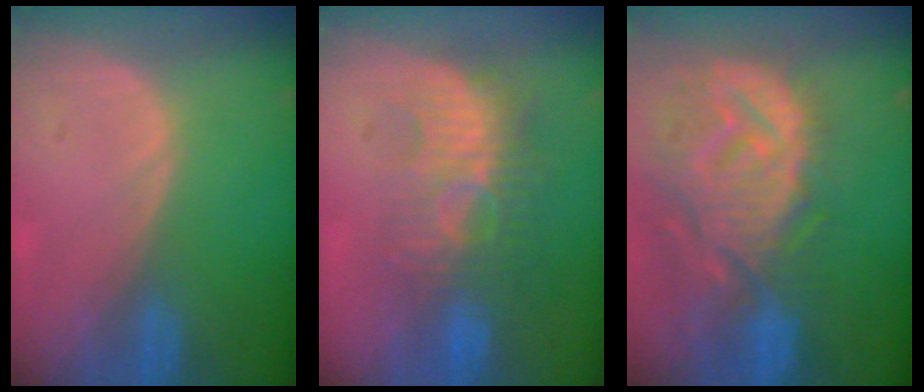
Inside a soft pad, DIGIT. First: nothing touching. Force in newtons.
{"total": 9.0, "press": 8.6, "slide": 2.6}
{"total": 13.4, "press": 11.7, "slide": 6.6}